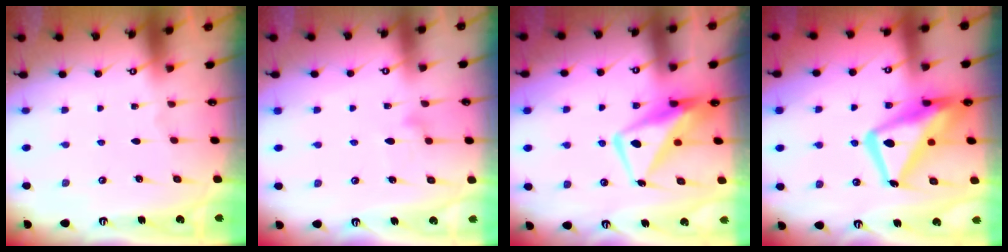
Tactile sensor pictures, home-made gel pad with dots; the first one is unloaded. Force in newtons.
{"total": 9.8, "press": 9.8, "slide": 0.6}
{"total": 12.0, "press": 11.9, "slide": 1.4}
{"total": 18.3, "press": 18.3, "slide": 1.6}